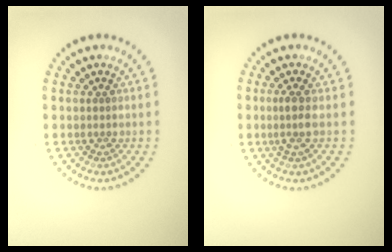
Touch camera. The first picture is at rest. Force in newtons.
{"total": 1.5, "press": 1.2, "slide": 0.9}